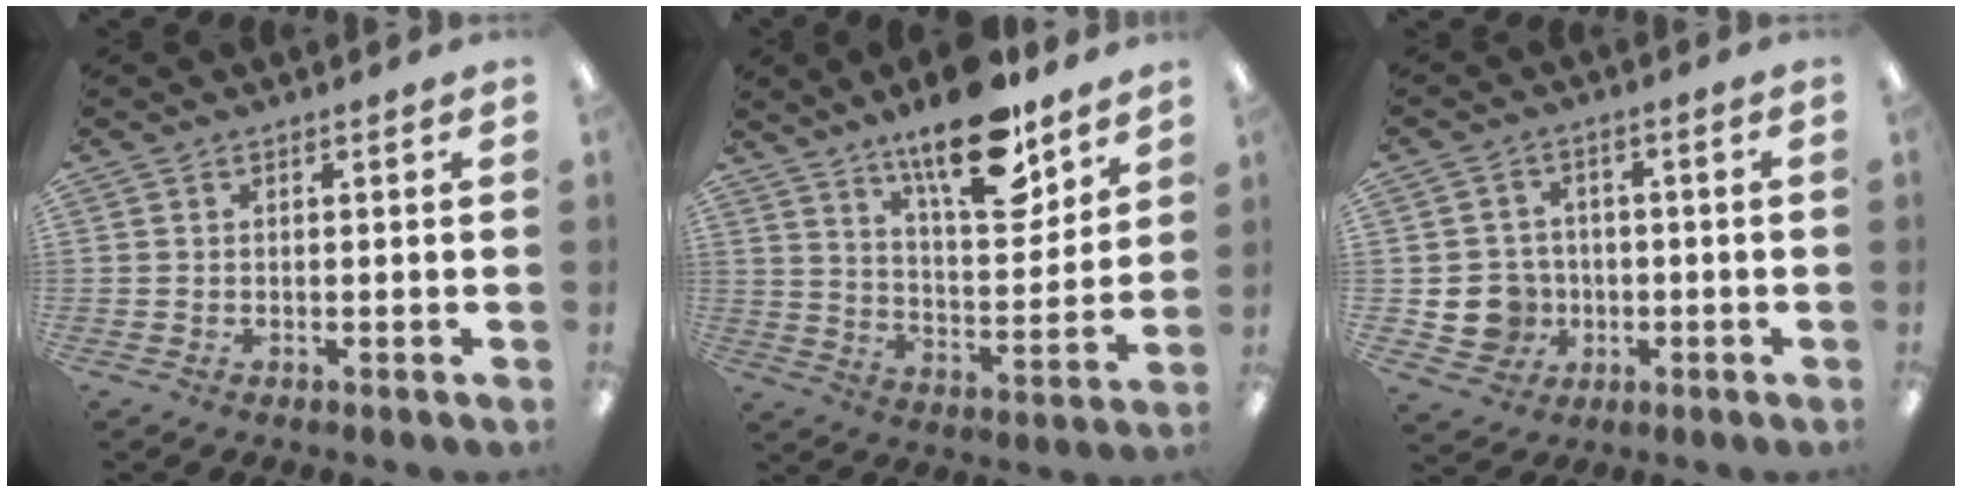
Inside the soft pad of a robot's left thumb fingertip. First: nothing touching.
{"total": 18.4, "force": [13.3, 6.3, 11.0], "torque": [-0.166, -0.081, 0.221]}
{"total": 7.6, "force": [-1.5, 7.2, 1.9], "torque": [-0.056, 0.014, -0.019]}